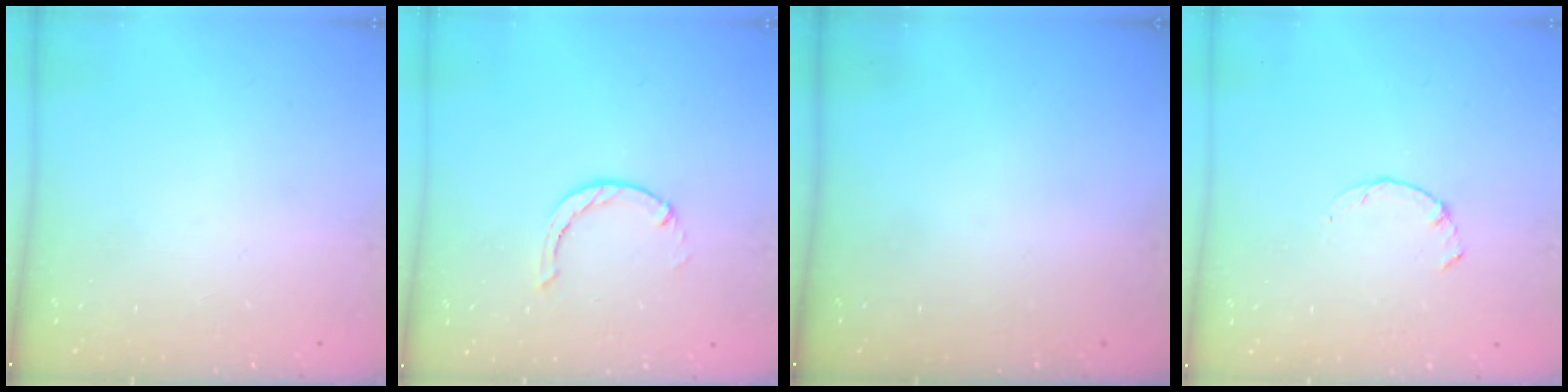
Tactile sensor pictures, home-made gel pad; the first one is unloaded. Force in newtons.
{"total": 0.0}
{"total": 0.0}
{"total": 0.8, "press": 0.7, "slide": 0.2}